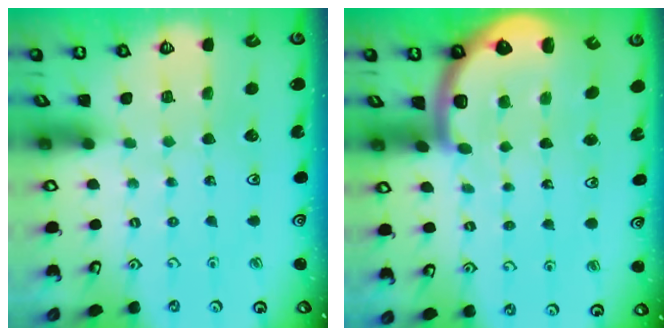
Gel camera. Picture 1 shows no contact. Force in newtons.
{"total": 6.2, "press": 6.0, "slide": 1.7}